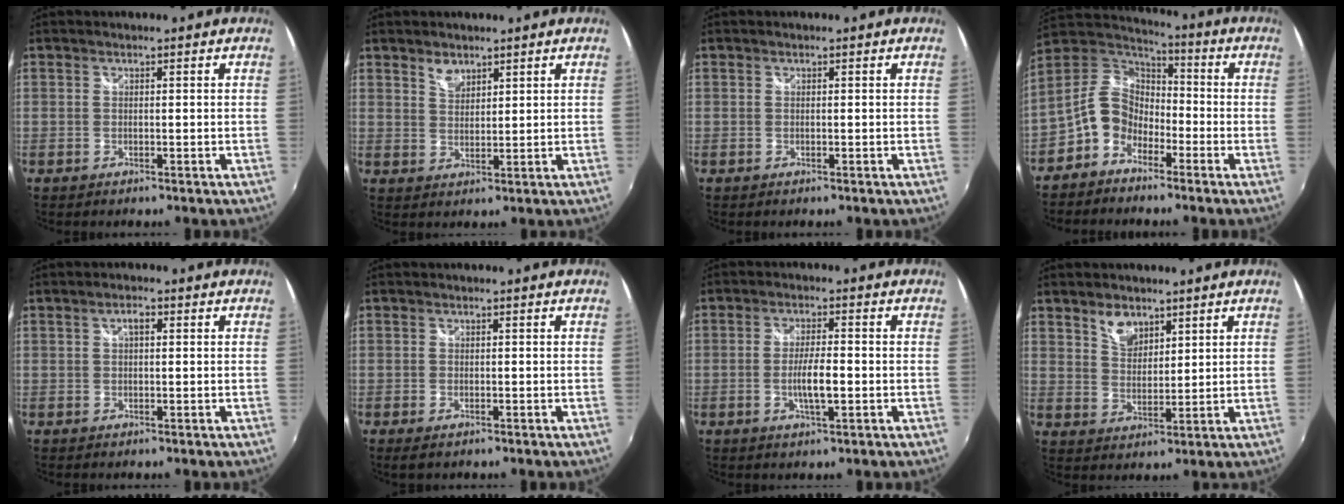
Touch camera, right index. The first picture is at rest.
{"total": 3.1, "force": [2.3, 1.6, 1.2], "torque": [-0.018, 0.000, 0.041]}
{"total": 0.0}
{"total": 9.9, "force": [-5.5, 7.1, 4.1], "torque": [-0.088, 0.031, -0.119]}
{"total": 1.9, "force": [0.4, 0.9, 1.6], "torque": [-0.028, 0.006, 0.005]}
{"total": 1.7, "force": [-1.0, 0.8, 1.0], "torque": [-0.020, -0.007, -0.018]}
{"total": 6.6, "force": [-1.7, 1.4, 6.3], "torque": [-0.118, -0.003, -0.028]}
{"total": 5.2, "force": [3.5, 3.0, 2.4], "torque": [-0.032, 0.003, 0.066]}